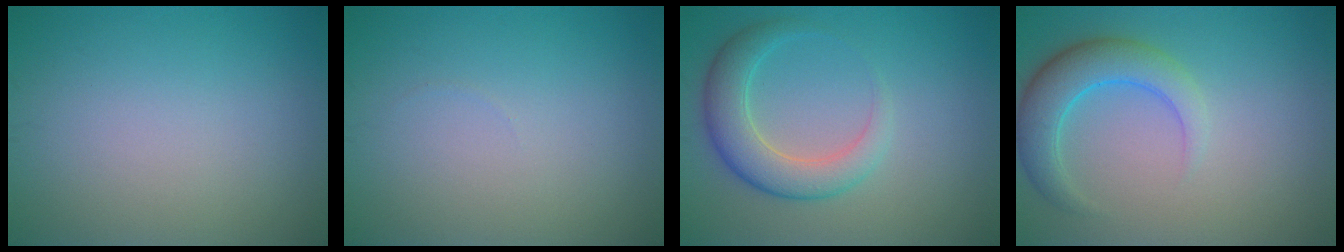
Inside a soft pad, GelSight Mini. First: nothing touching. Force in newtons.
{"total": 0.0}
{"total": 4.6, "press": 4.6, "slide": 0.3}
{"total": 4.6, "press": 4.6, "slide": 0.2}